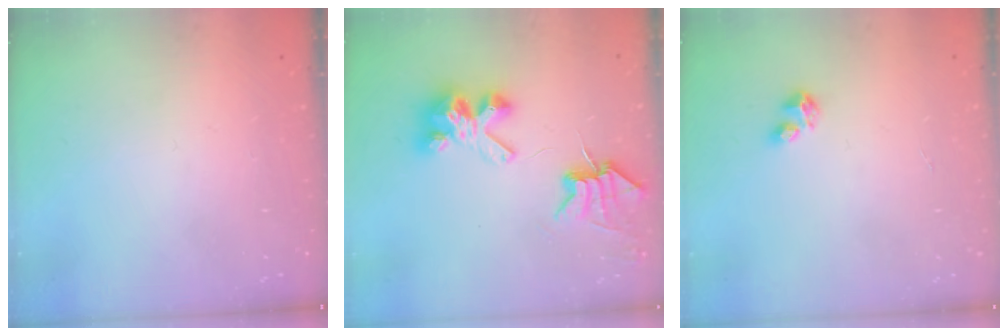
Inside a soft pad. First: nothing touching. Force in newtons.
{"total": 7.5, "press": 7.5, "slide": 0.5}
{"total": 3.4, "press": 3.4, "slide": 0.2}